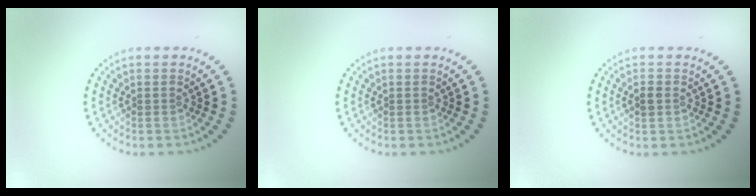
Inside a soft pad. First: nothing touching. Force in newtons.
{"total": 0.0}
{"total": 1.0, "press": 1.0, "slide": 0.1}